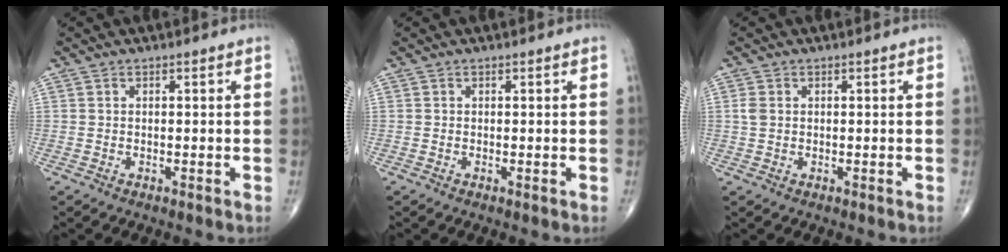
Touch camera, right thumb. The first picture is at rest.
{"total": 0.0}
{"total": 1.7, "force": [0.2, 1.3, 1.1], "torque": [-0.028, 0.003, 0.005]}